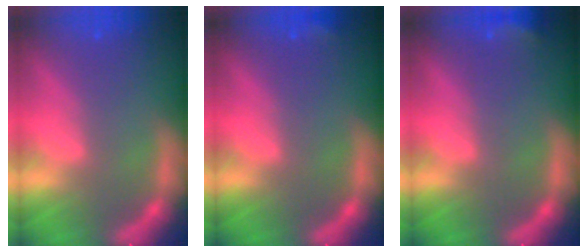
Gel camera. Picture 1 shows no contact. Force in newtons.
{"total": 0.9}
{"total": 2.4}